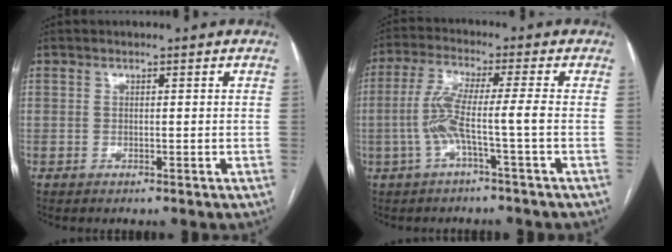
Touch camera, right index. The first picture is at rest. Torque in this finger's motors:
{"motor_torque": [1.25, -0.23, 0.63, 0.16]}